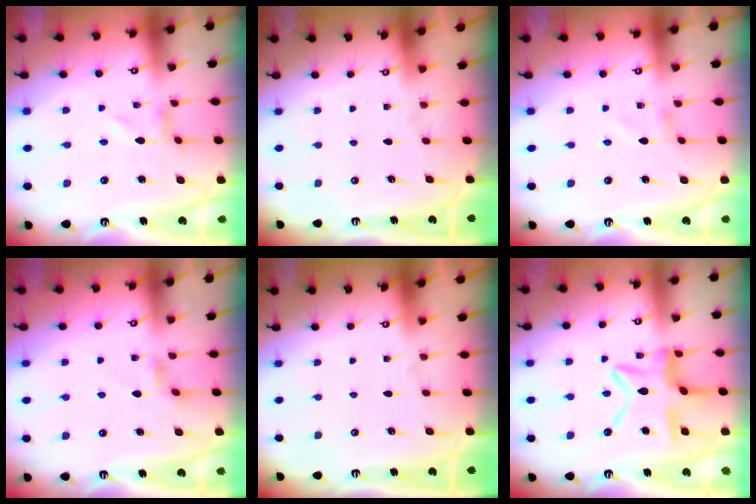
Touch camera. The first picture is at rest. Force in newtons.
{"total": 0.0}
{"total": 0.8, "press": 0.8, "slide": 0.1}
{"total": 2.5, "press": 2.5, "slide": 0.4}
{"total": 0.0}
{"total": 11.8, "press": 11.8, "slide": 1.1}